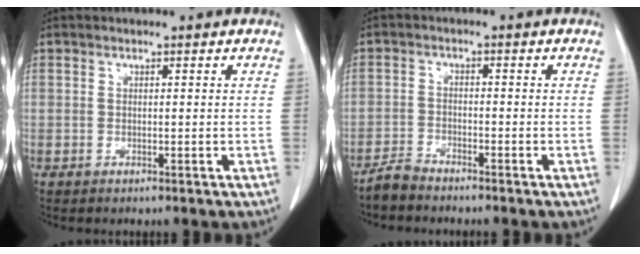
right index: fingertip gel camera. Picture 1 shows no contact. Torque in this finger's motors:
{"motor_torque": [0.18, -0.27, 0.07, 0.02]}